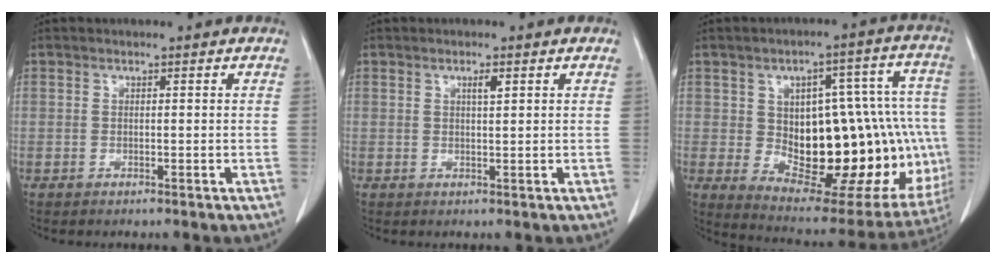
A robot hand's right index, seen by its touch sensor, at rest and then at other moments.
{"total": 1.4, "force": [0.7, 0.1, 1.2], "torque": [-0.023, -0.001, 0.011]}
{"total": 26.4, "force": [-2.8, 11.1, 23.7], "torque": [-0.244, 0.036, -0.005]}